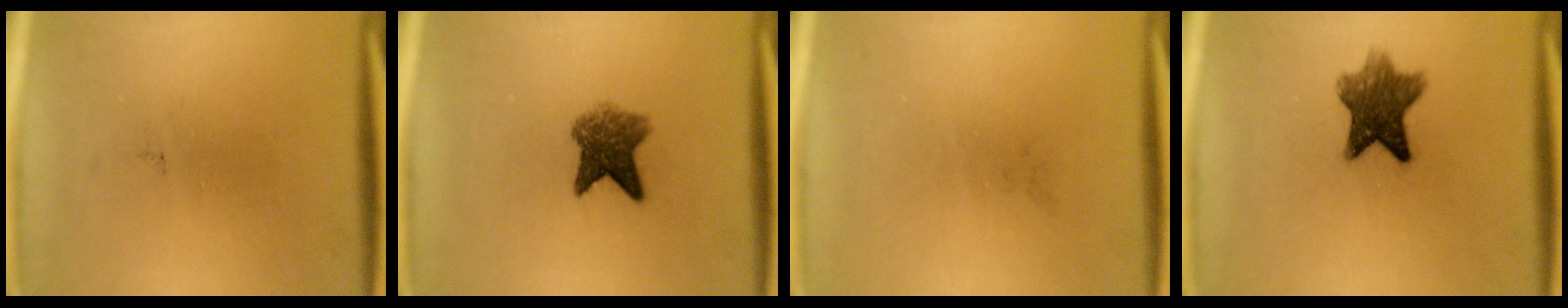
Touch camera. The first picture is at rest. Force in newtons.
{"total": 5.7}
{"total": 0.0}
{"total": 8.1}